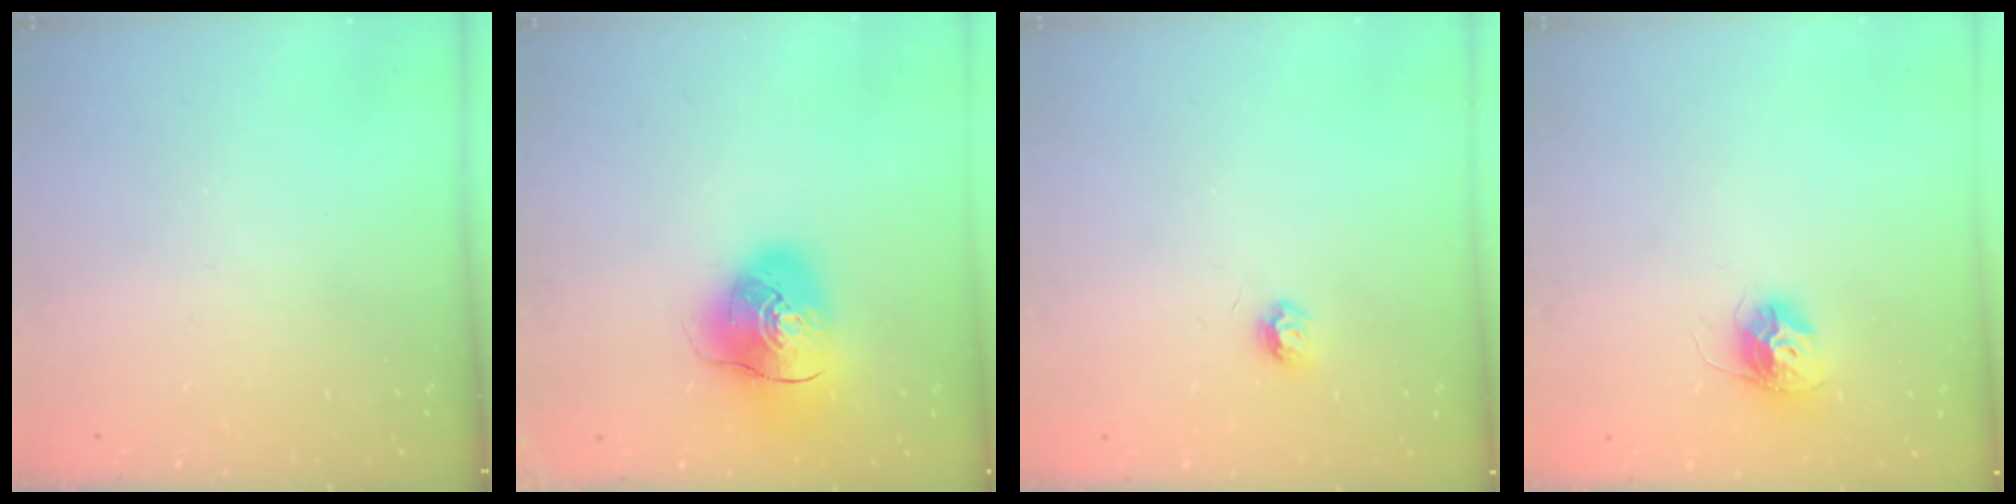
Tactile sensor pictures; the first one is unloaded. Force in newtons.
{"total": 13.0, "press": 12.8, "slide": 2.4}
{"total": 4.7, "press": 4.7, "slide": 0.5}
{"total": 10.7, "press": 10.7, "slide": 0.7}